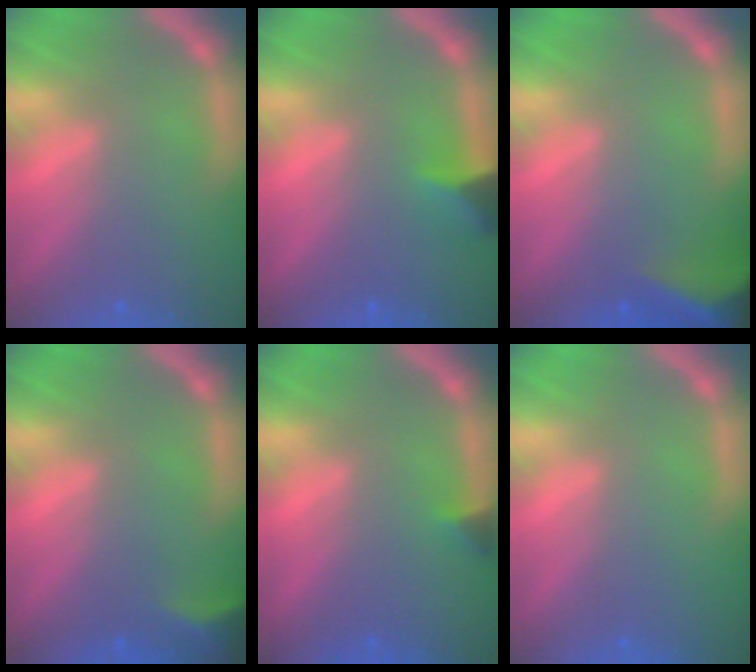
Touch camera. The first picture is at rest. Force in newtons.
{"total": 2.4}
{"total": 9.5}
{"total": 2.9}
{"total": 0.9}
{"total": 0.0}